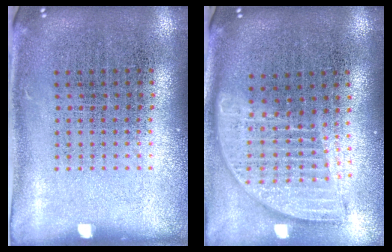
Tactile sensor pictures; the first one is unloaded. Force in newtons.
{"total": 1.8, "press": 1.5, "slide": 1.0}